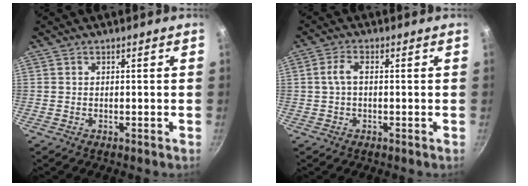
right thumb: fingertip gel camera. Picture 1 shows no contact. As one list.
[{"total": 3.2, "force": [0.1, 1.7, 2.7], "torque": [-0.061, 0.012, -0.001]}]